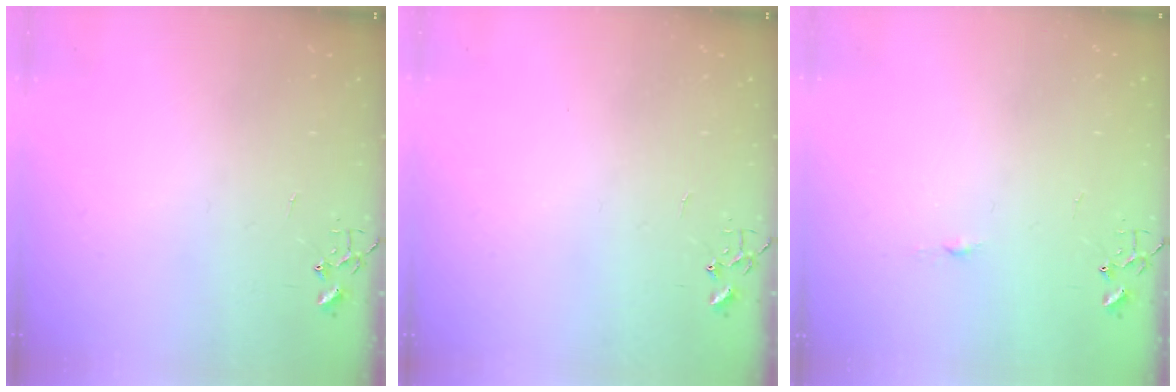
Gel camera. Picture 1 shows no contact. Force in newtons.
{"total": 0.0}
{"total": 3.3, "press": 3.3, "slide": 0.4}